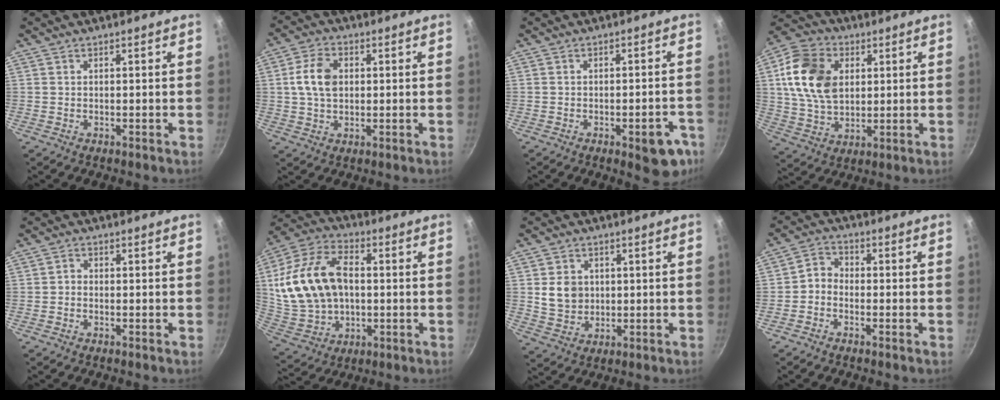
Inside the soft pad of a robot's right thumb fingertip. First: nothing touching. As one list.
[{"total": 7.8, "force": [1.1, 5.2, 5.7], "torque": [-0.099, 0.010, 0.017]}, {"total": 8.6, "force": [-3.9, 3.6, 6.7], "torque": [-0.046, 0.027, -0.042]}, {"total": 15.6, "force": [3.4, 11.2, 10.3], "torque": [-0.171, -0.003, 0.059]}, {"total": 1.1, "force": [-0.5, 0.9, 0.5], "torque": [-0.008, 0.006, -0.012]}, {"total": 20.3, "force": [1.8, 13.7, 14.9], "torque": [-0.279, 0.018, 0.039]}, {"total": 6.4, "force": [0.9, 5.4, 3.2], "torque": [-0.037, -0.003, 0.023]}, {"total": 3.3, "force": [-1.5, 2.5, 1.5], "torque": [-0.024, 0.027, -0.040]}]